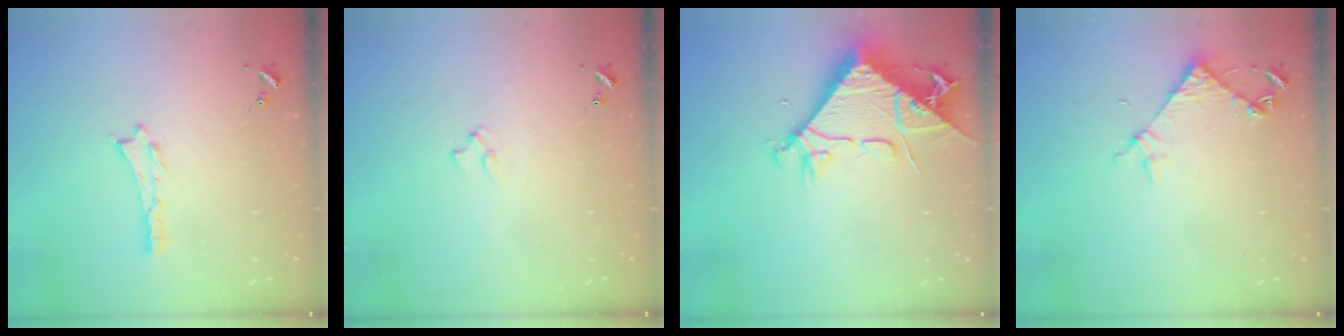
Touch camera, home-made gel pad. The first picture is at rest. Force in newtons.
{"total": 1.3, "press": 1.3, "slide": 0.3}
{"total": 9.8, "press": 9.7, "slide": 1.1}
{"total": 4.6, "press": 4.6, "slide": 0.3}